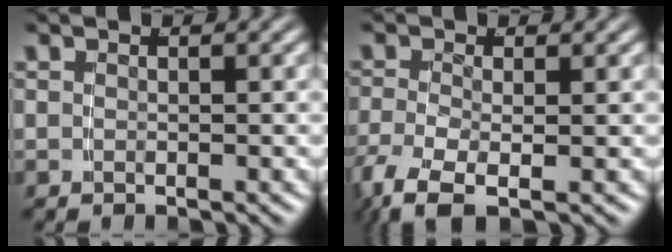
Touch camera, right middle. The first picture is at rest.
{"total": 4.4, "force": [-2.5, 1.9, 3.0], "torque": [-0.085, -0.032, -0.023]}